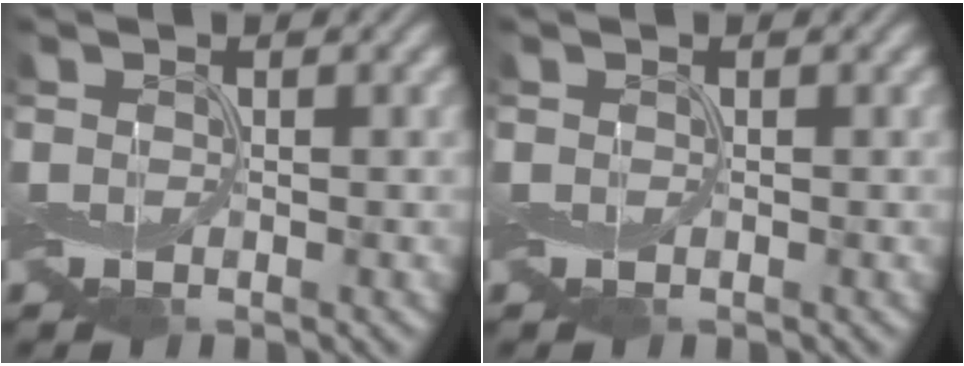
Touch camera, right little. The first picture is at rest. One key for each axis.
{"total": 0.0}